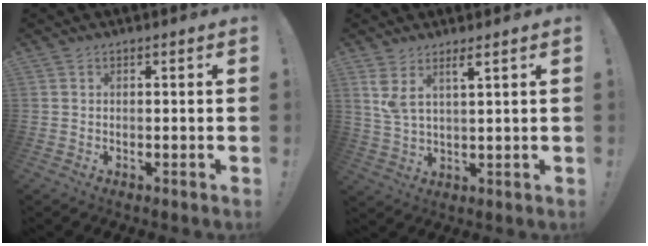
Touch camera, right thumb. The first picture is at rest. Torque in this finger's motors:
{"motor_torque": [0.08, 0.15, 0.60, 0.29, 0.08]}